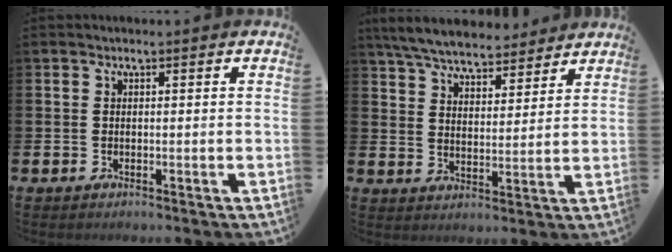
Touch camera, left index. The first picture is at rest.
{"total": 6.7, "force": [6.4, 1.4, 1.4], "torque": [-0.055, -0.031, 0.114]}